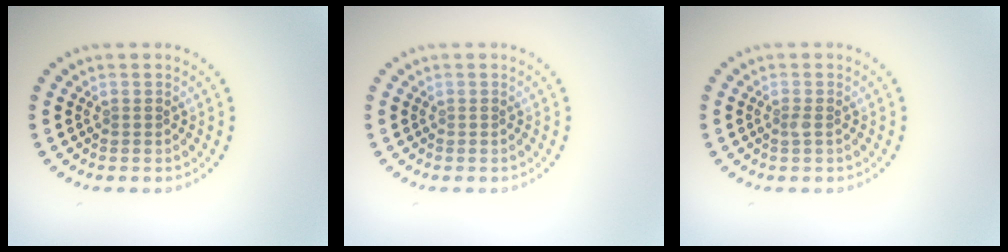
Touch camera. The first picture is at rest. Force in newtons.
{"total": 0.0}
{"total": 0.6, "press": 0.5, "slide": 0.2}